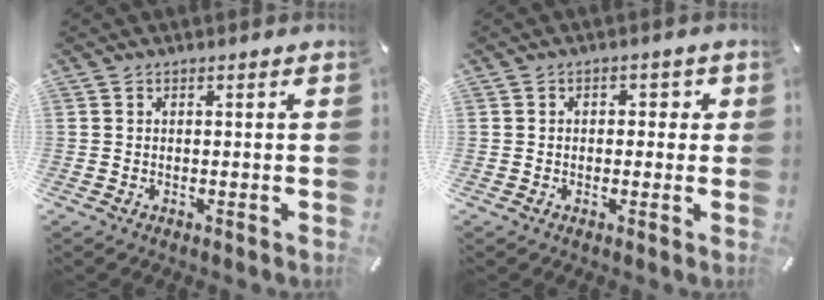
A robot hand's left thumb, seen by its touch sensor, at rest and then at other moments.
{"total": 2.4, "force": [-0.6, 1.8, 1.4], "torque": [-0.012, 0.005, -0.019]}